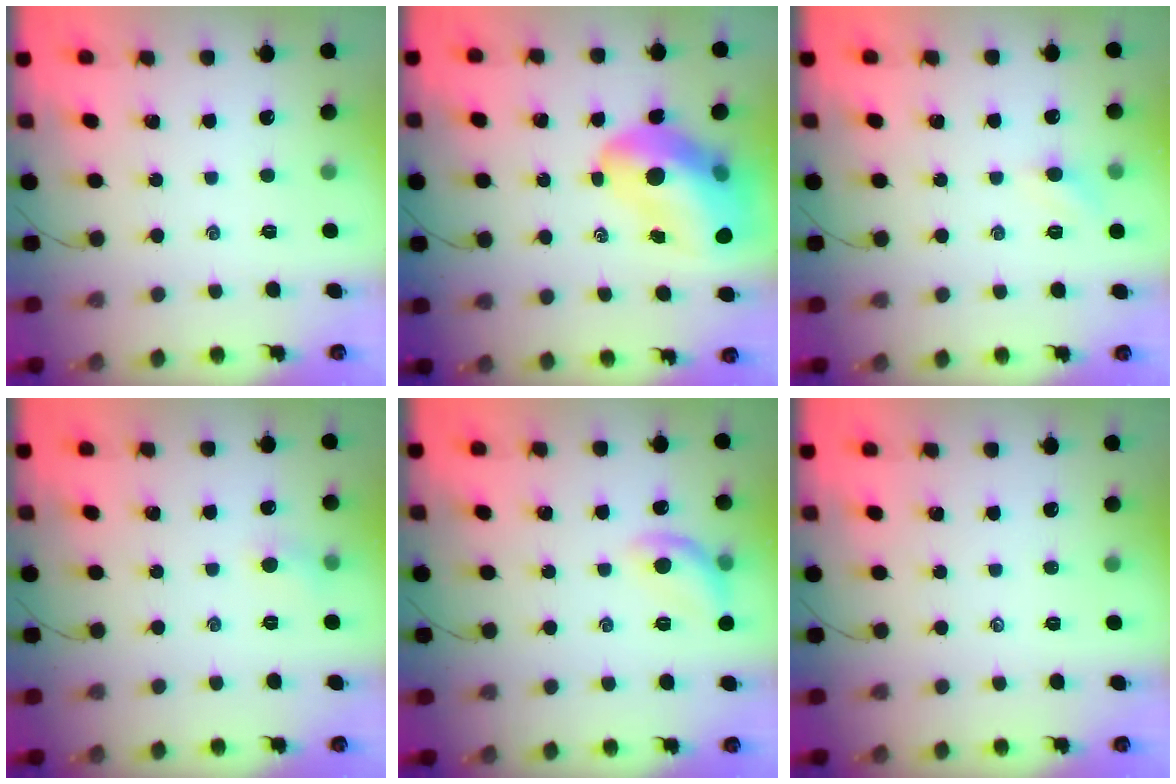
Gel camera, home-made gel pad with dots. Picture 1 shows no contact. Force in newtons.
{"total": 17.6, "press": 16.8, "slide": 5.1}
{"total": 4.9, "press": 4.7, "slide": 1.3}
{"total": 3.6, "press": 3.4, "slide": 1.2}
{"total": 9.6, "press": 9.6, "slide": 0.7}
{"total": 0.0}